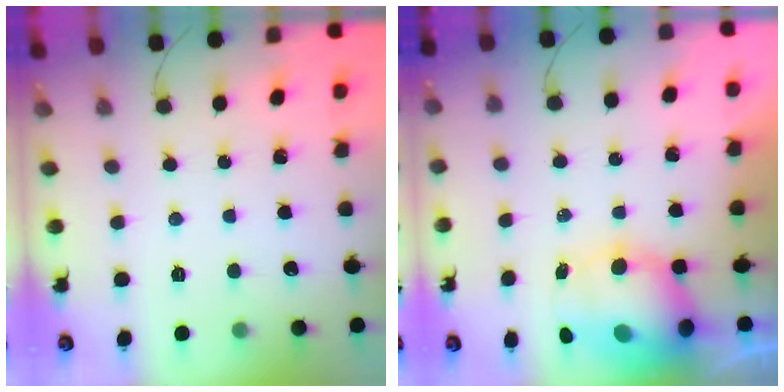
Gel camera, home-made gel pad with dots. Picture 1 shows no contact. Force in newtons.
{"total": 10.7, "press": 10.4, "slide": 2.9}